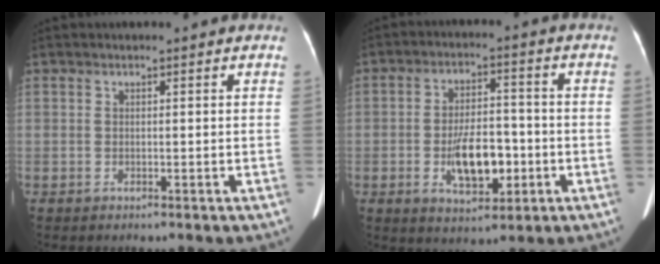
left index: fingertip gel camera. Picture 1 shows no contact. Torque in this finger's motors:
{"motor_torque": [0.36, 0.18, 0.24, 0.06]}